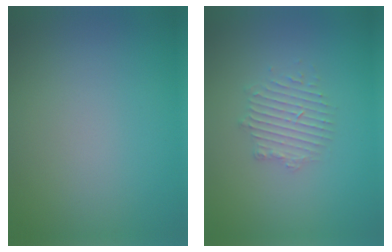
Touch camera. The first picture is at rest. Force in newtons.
{"total": 2.4, "press": 2.4, "slide": 0.3}